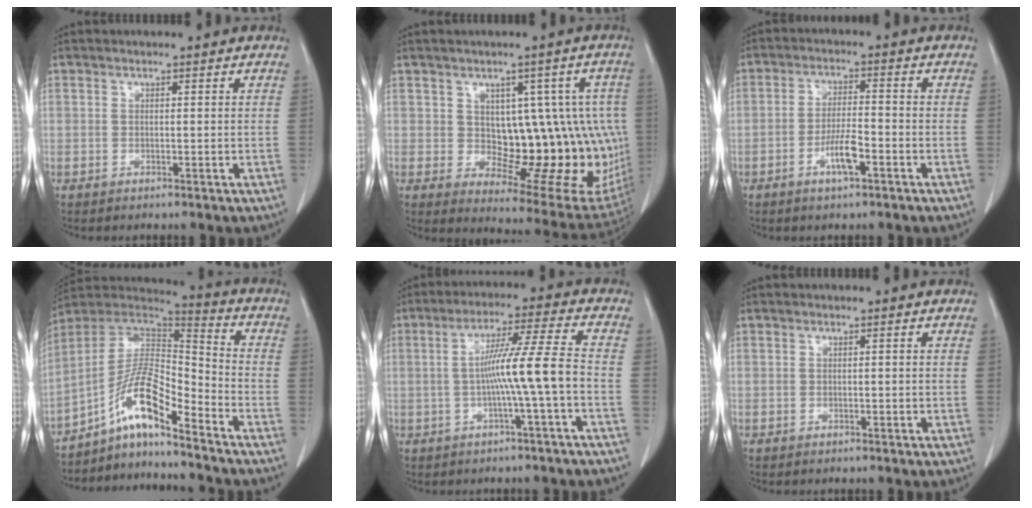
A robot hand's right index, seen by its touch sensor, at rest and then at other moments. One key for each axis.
{"total": 14.7, "fx": 0.6, "fy": 7.3, "fz": 12.8, "tx": -0.134, "ty": 0.013, "tz": 0.025}
{"total": 5.1, "fx": -2.3, "fy": 0.9, "fz": 4.4, "tx": -0.086, "ty": -0.001, "tz": -0.044}
{"total": 11.8, "fx": -7.8, "fy": 1.6, "fz": 8.7, "tx": -0.160, "ty": 0.024, "tz": -0.141}
{"total": 8.7, "fx": -1.6, "fy": -1.3, "fz": 8.5, "tx": -0.151, "ty": 0.015, "tz": -0.025}
{"total": 0.0}